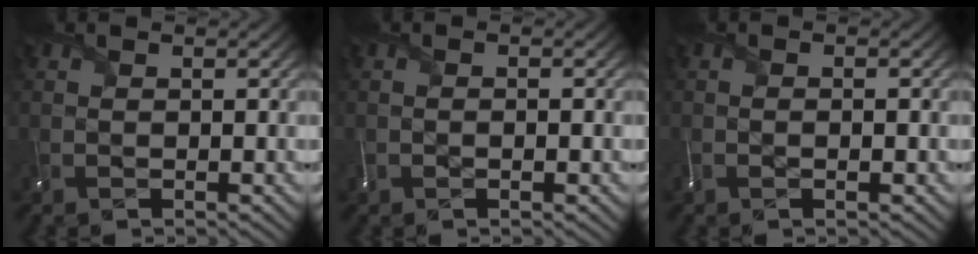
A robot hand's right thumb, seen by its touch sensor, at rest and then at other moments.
{"total": 1.6, "force": [-0.7, 0.7, 1.2], "torque": [-0.014, -0.009, -0.010]}
{"total": 1.6, "force": [-0.9, 0.4, 1.3], "torque": [-0.016, -0.008, -0.014]}